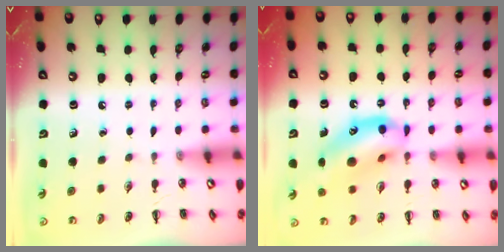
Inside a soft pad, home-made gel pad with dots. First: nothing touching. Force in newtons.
{"total": 14.1, "press": 13.7, "slide": 3.2}